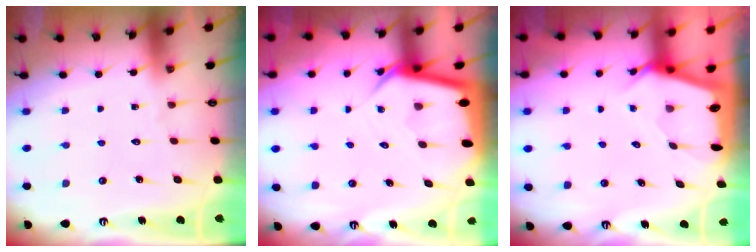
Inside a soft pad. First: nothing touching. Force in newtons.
{"total": 5.7, "press": 5.7, "slide": 0.7}
{"total": 2.7, "press": 2.7, "slide": 0.2}